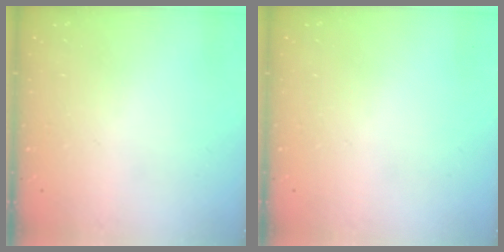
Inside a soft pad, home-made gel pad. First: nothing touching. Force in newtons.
{"total": 0.0}